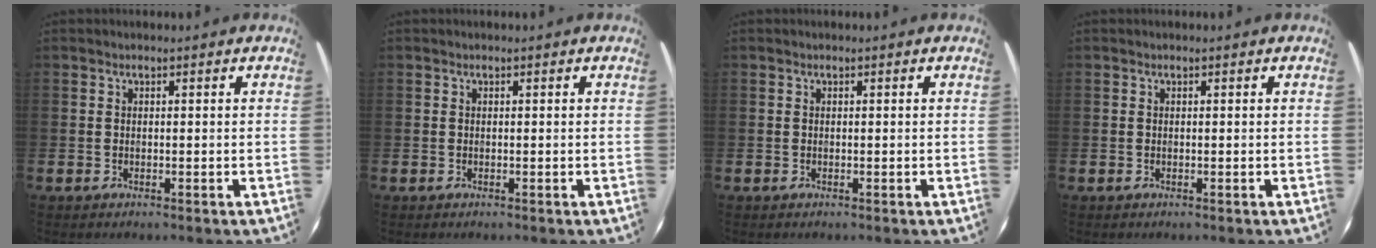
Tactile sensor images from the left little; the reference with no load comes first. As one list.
[{"total": 0.0}, {"total": 0.0}, {"total": 0.0}]